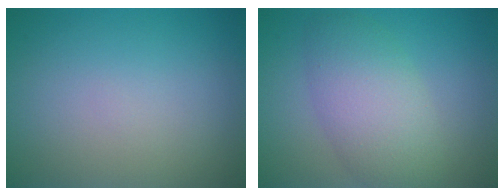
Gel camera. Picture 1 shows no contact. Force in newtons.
{"total": 5.7, "press": 5.7, "slide": 0.1}